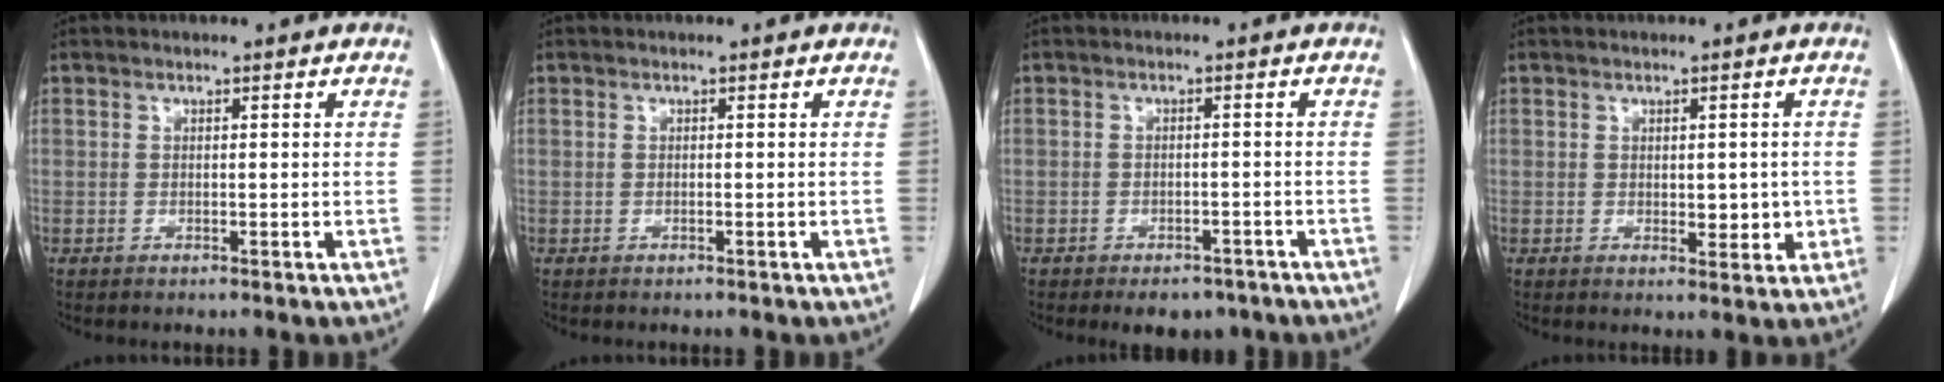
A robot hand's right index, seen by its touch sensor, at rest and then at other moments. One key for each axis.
{"total": 0.0}
{"total": 4.7, "fx": -3.6, "fy": 2.6, "fz": 1.4, "tx": -0.007, "ty": 0.007, "tz": -0.043}
{"total": 3.1, "fx": -0.1, "fy": 1.8, "fz": 2.5, "tx": -0.027, "ty": -0.003, "tz": 0.006}